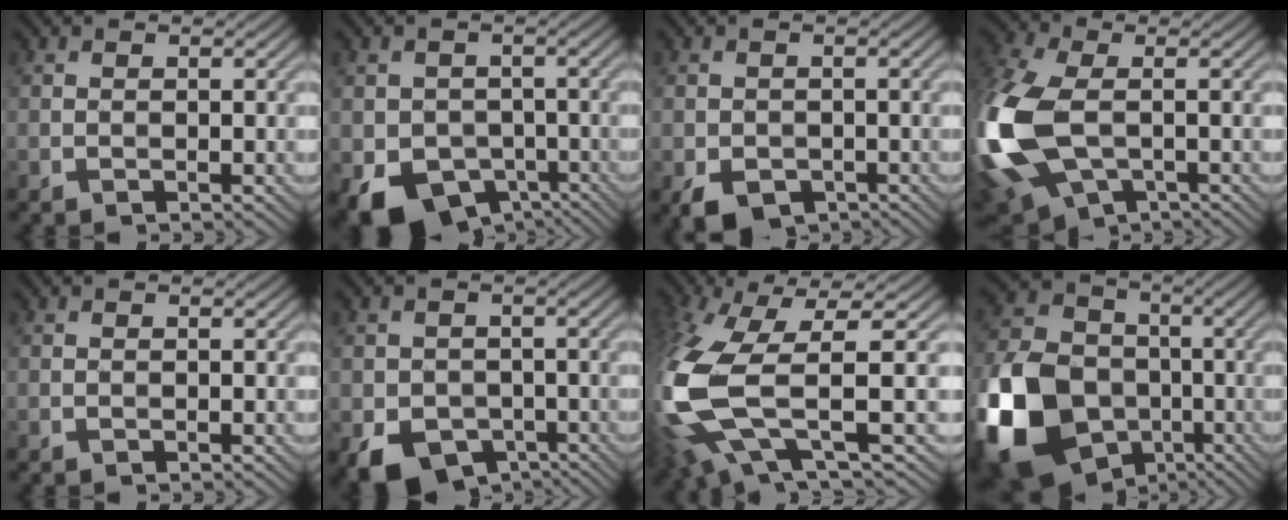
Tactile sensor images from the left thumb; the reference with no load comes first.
{"total": 7.6, "force": [-3.6, 5.9, 3.1], "torque": [-0.066, -0.020, -0.063]}
{"total": 3.1, "force": [-1.8, 2.2, 1.3], "torque": [-0.033, -0.011, -0.036]}
{"total": 16.6, "force": [-2.9, 9.8, 13.1], "torque": [-0.339, -0.016, -0.050]}
{"total": 0.0}
{"total": 6.0, "force": [-3.1, 4.5, 2.5], "torque": [-0.058, -0.017, -0.053]}
{"total": 14.1, "force": [-2.2, 4.7, 13.1], "torque": [-0.334, -0.025, -0.027]}
{"total": 17.3, "force": [-6.5, 12.9, 9.5], "torque": [-0.246, -0.025, -0.133]}